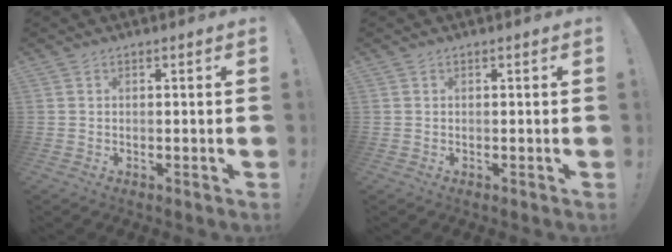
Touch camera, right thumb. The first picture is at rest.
{"total": 0.0}